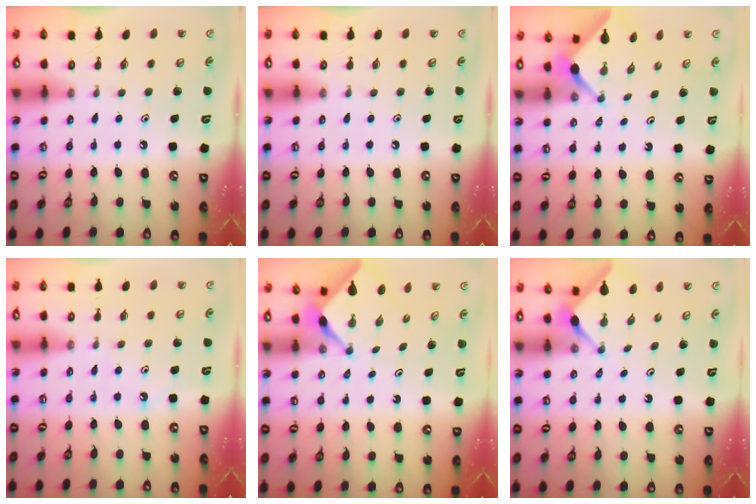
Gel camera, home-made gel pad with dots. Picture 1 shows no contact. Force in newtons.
{"total": 0.0}
{"total": 2.5, "press": 2.5, "slide": 0.3}
{"total": 4.0, "press": 3.9, "slide": 0.7}
{"total": 2.2, "press": 2.2, "slide": 0.3}
{"total": 2.9, "press": 2.8, "slide": 0.3}